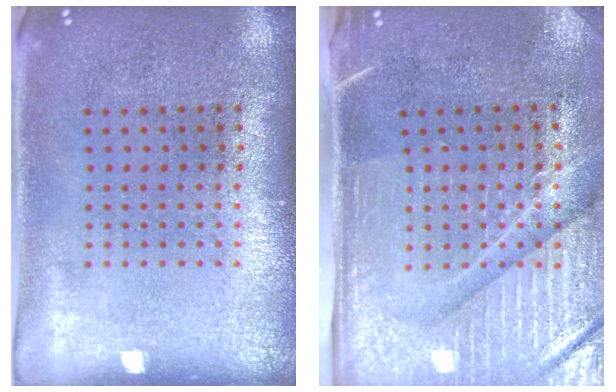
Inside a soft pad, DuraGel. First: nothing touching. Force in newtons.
{"total": 4.4, "press": 3.9, "slide": 2.1}